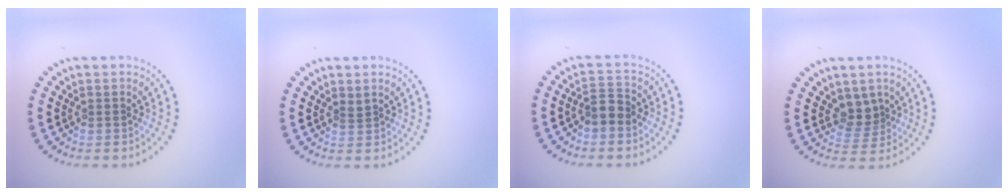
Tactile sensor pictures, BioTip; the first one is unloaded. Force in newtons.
{"total": 0.6, "press": 0.3, "slide": 0.5}
{"total": 2.0, "press": 1.7, "slide": 1.0}
{"total": 2.2, "press": 1.7, "slide": 1.4}